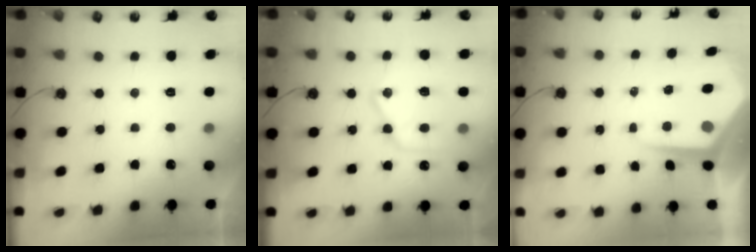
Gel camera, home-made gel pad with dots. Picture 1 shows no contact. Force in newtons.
{"total": 15.3, "press": 15.2, "slide": 0.9}
{"total": 9.3, "press": 9.3, "slide": 0.9}